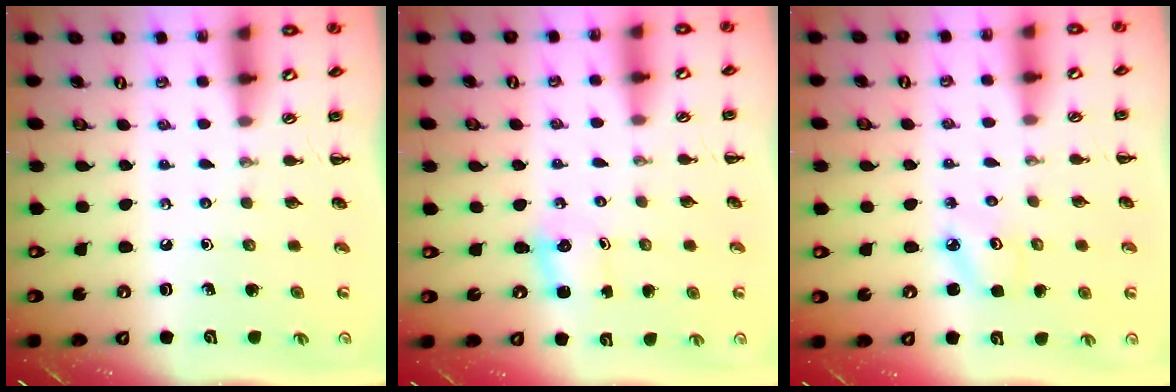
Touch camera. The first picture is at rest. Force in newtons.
{"total": 2.0, "press": 1.9, "slide": 0.7}
{"total": 2.9, "press": 2.8, "slide": 0.5}